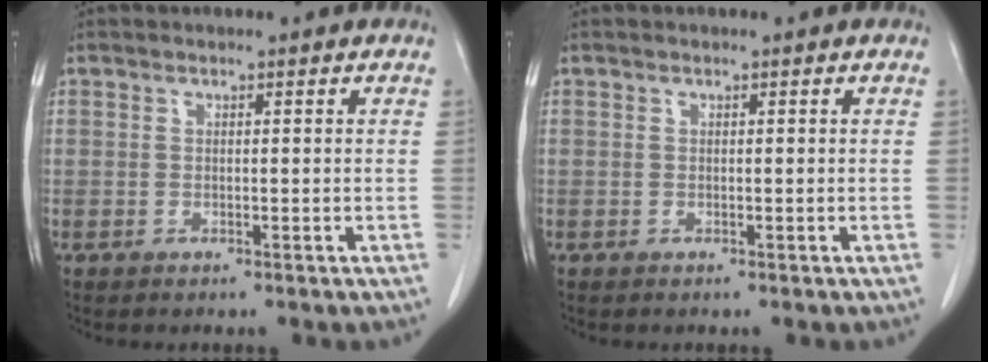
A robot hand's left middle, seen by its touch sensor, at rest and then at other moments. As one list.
[{"total": 0.0}]